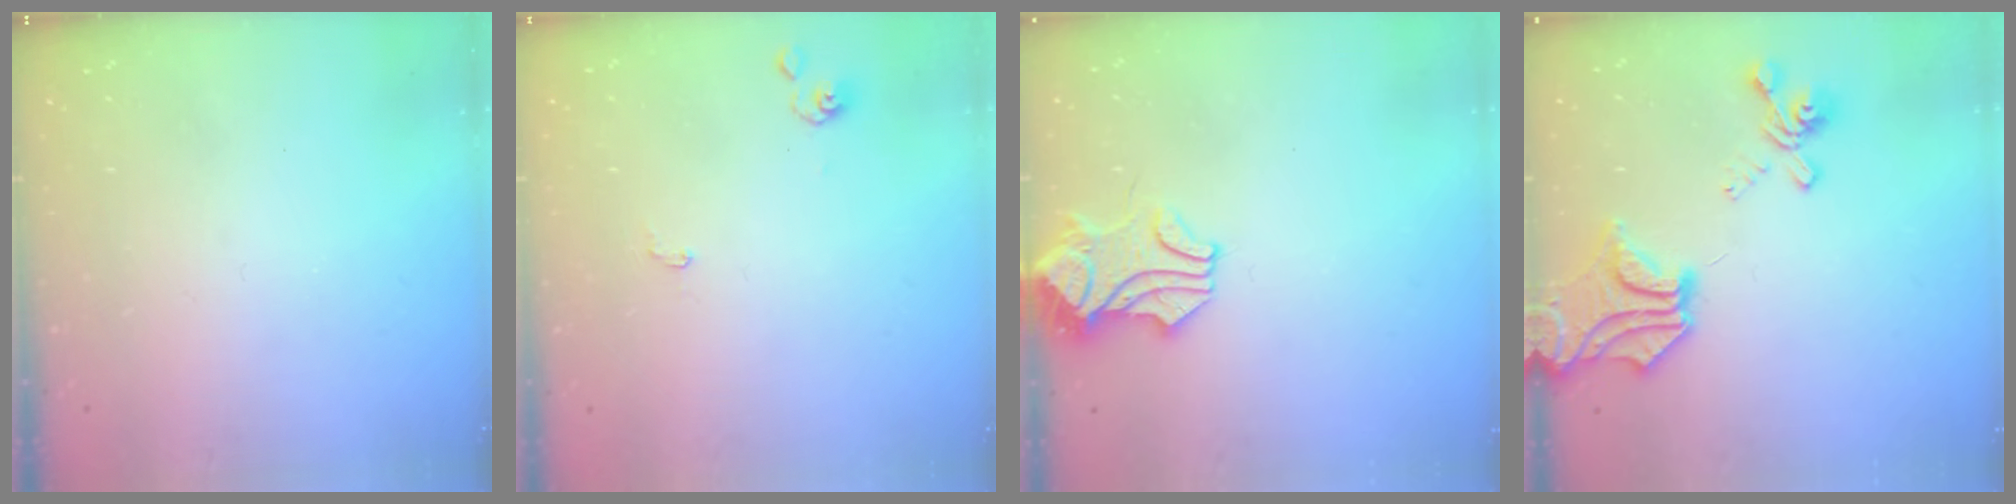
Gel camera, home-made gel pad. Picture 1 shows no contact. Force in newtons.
{"total": 1.1, "press": 1.1, "slide": 0.2}
{"total": 1.4, "press": 1.4, "slide": 0.3}
{"total": 6.7, "press": 5.6, "slide": 3.6}